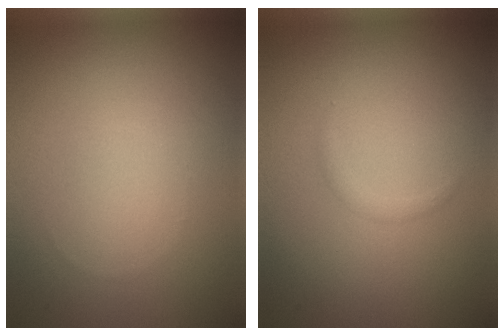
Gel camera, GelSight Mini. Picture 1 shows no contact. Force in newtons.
{"total": 0.7, "press": 0.7, "slide": 0.1}